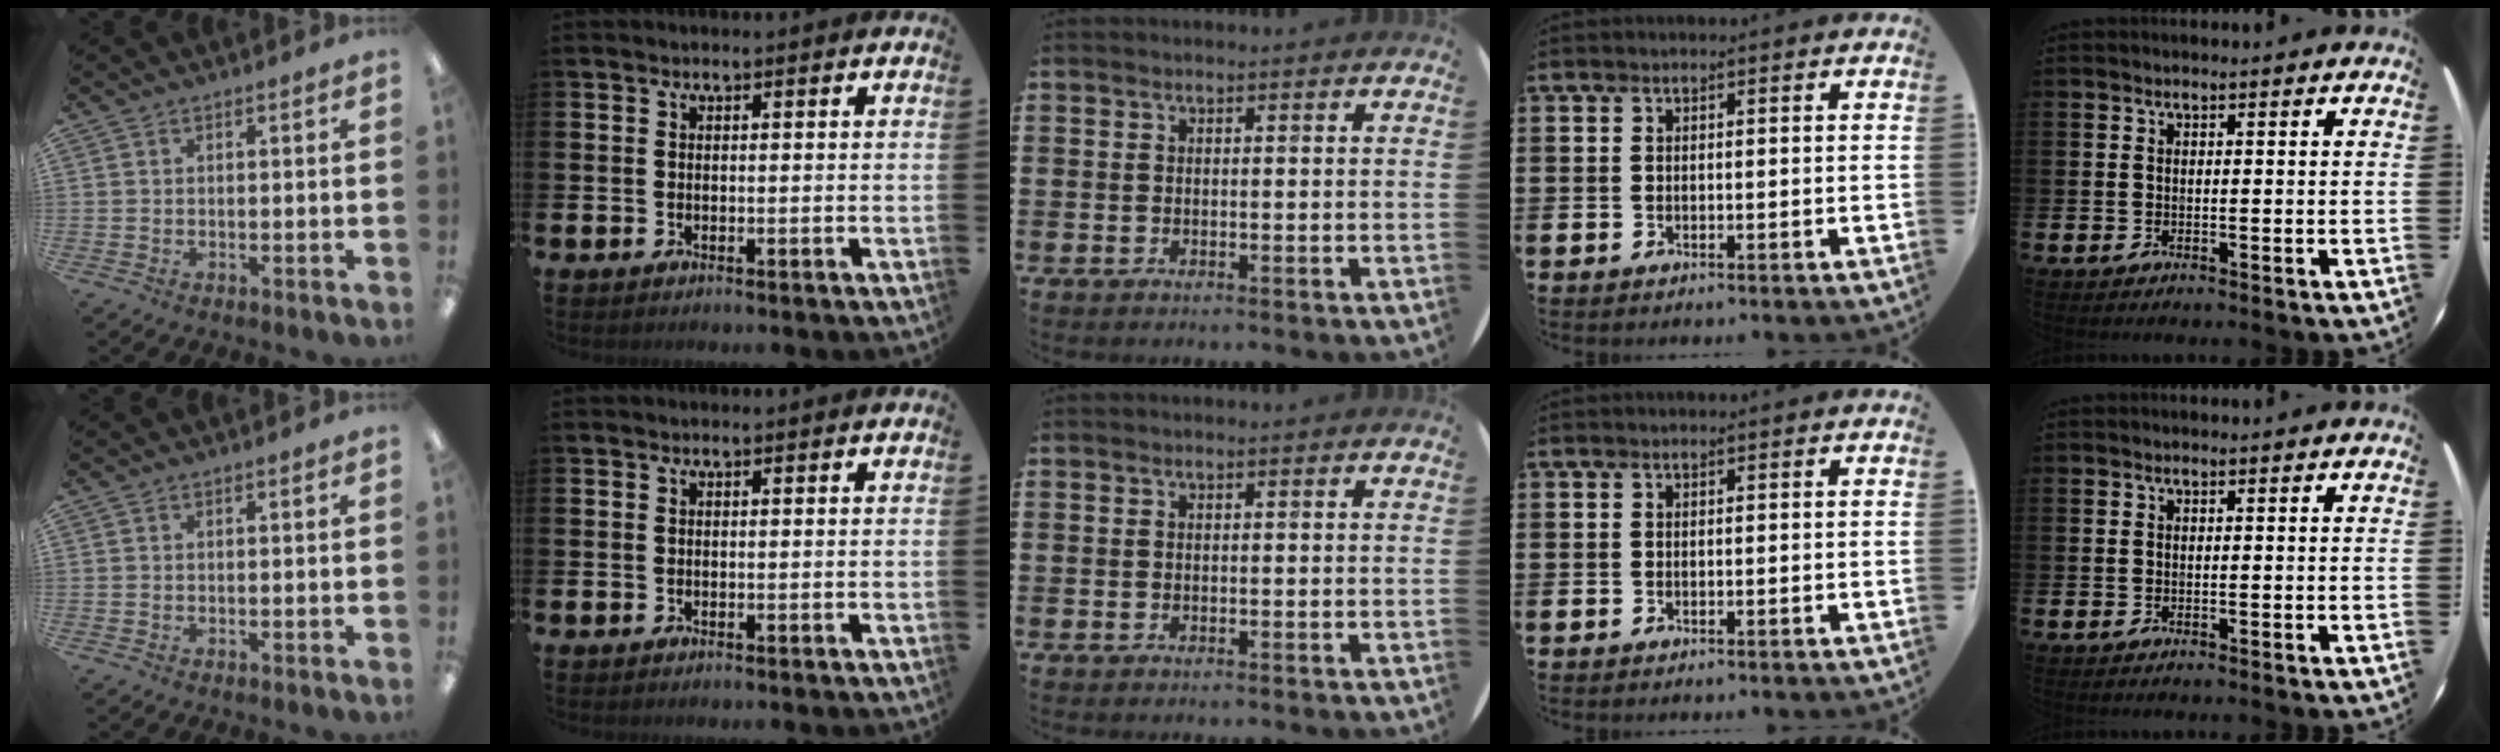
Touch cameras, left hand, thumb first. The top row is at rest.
{}